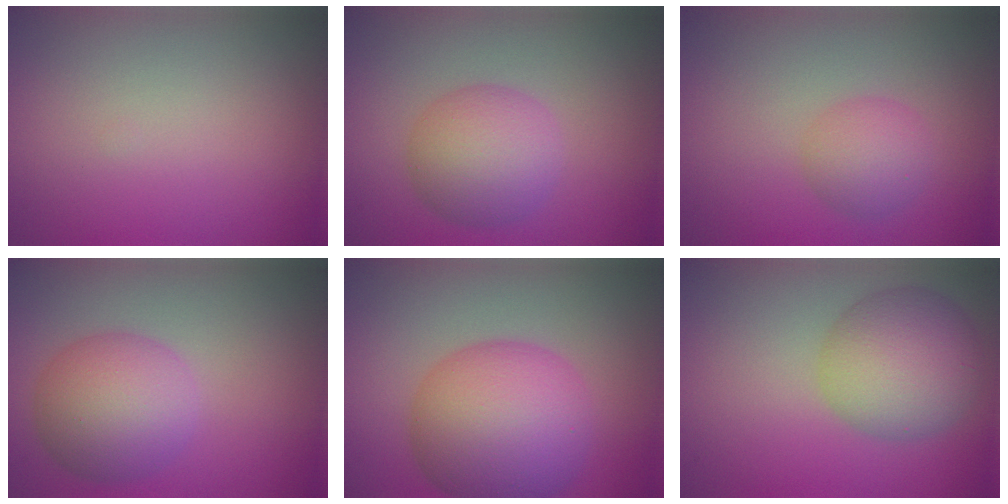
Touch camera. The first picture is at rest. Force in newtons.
{"total": 5.1, "press": 5.1, "slide": 0.1}
{"total": 2.7, "press": 2.7, "slide": 0.1}
{"total": 6.1, "press": 6.1, "slide": 0.1}
{"total": 10.0, "press": 10.0, "slide": 0.1}
{"total": 6.5, "press": 6.5, "slide": 0.2}